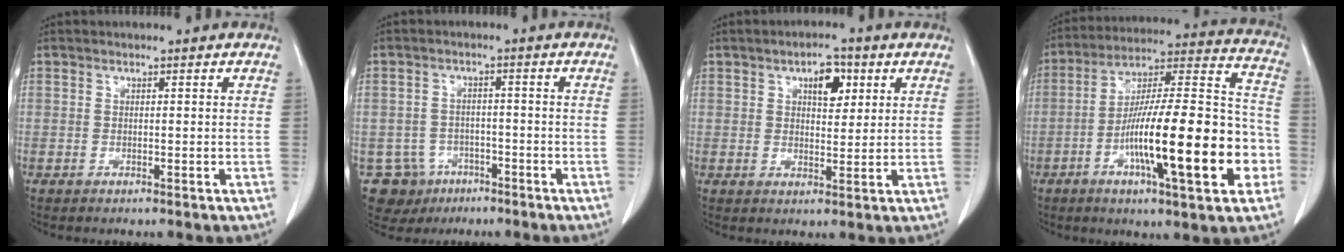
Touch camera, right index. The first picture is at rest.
{"total": 6.8, "force": [-3.5, 5.8, 0.4], "torque": [-0.008, 0.009, -0.048]}
{"total": 5.1, "force": [2.3, 2.4, 3.9], "torque": [-0.060, 0.007, 0.036]}
{"total": 23.1, "force": [-6.9, 3.6, 21.8], "torque": [-0.326, 0.009, -0.106]}